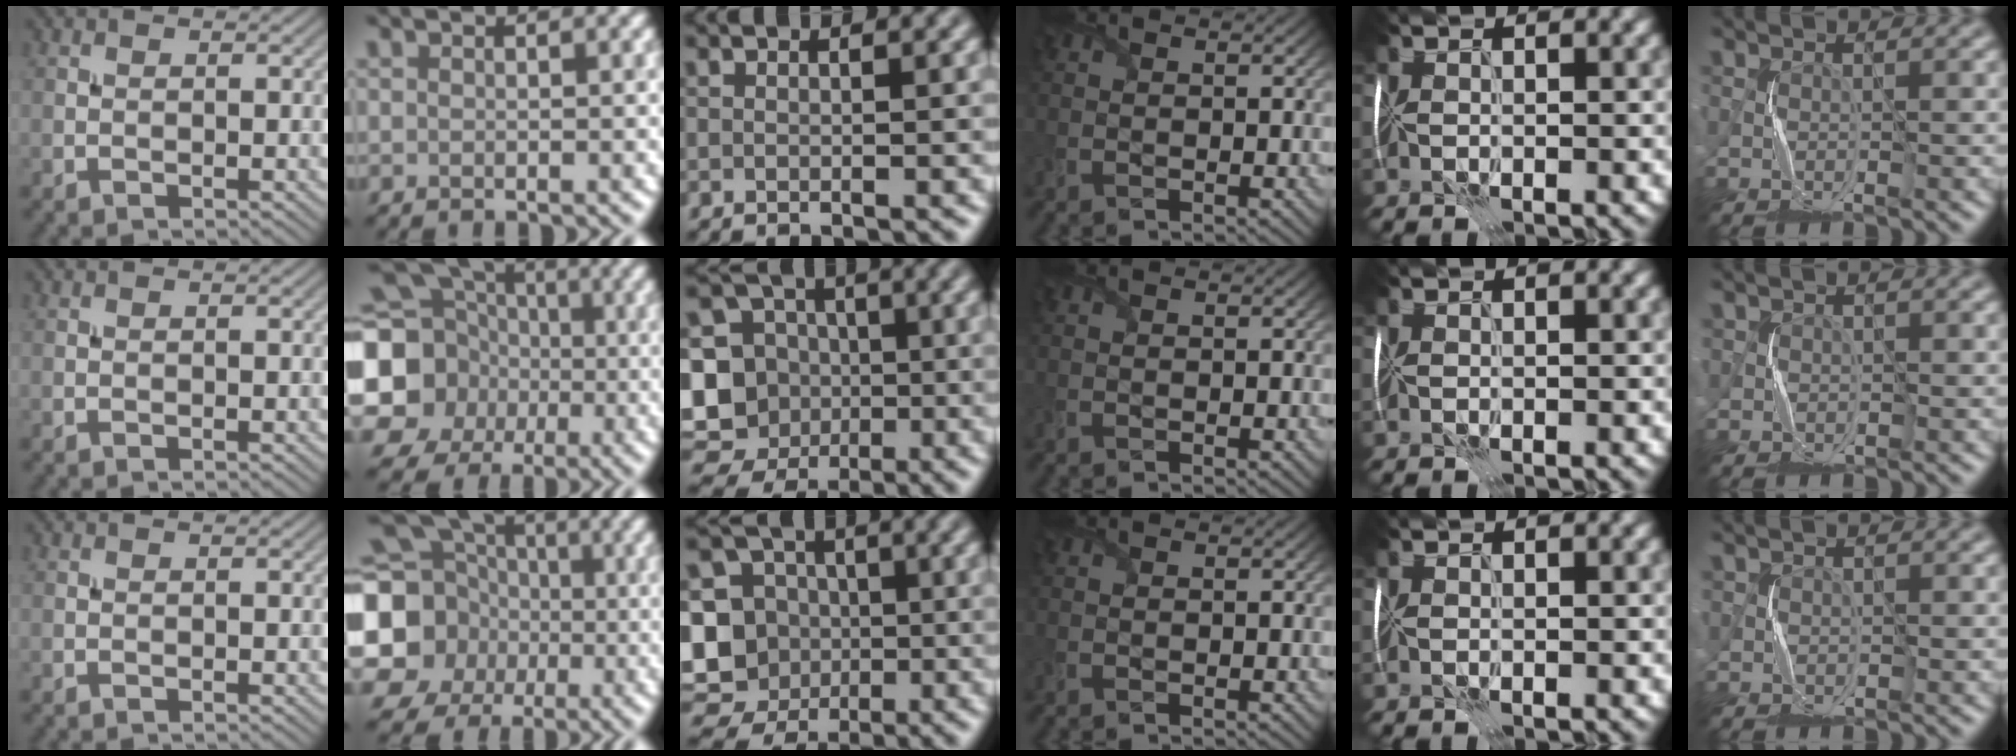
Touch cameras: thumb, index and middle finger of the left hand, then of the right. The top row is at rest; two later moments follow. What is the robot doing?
{"motion": "fold", "object": "shipping label"}